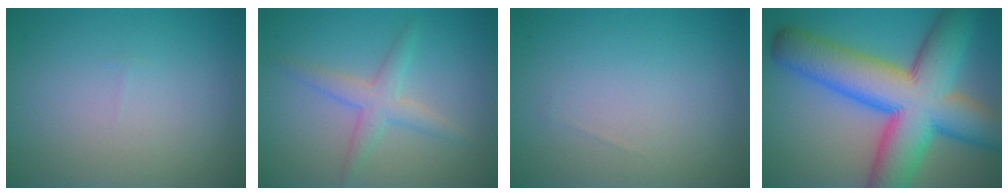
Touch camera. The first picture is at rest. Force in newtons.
{"total": 2.7, "press": 2.7, "slide": 0.1}
{"total": 0.0}
{"total": 14.8, "press": 14.8, "slide": 0.5}